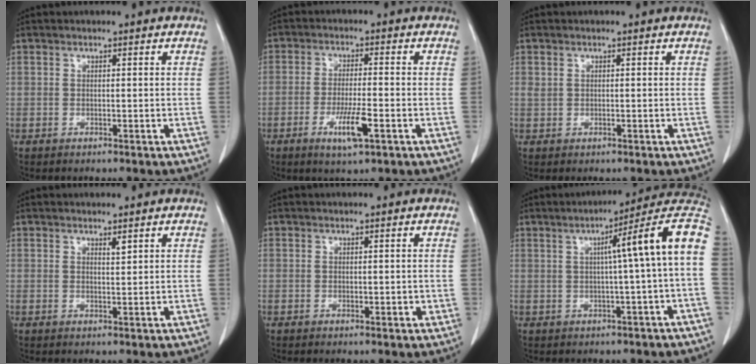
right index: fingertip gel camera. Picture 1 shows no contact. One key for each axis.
{"total": 6.0, "fx": -2.6, "fy": 0.7, "fz": 5.3, "tx": -0.101, "ty": -0.007, "tz": -0.043}
{"total": 0.8, "fx": 0.4, "fy": 0.6, "fz": 0.3, "tx": -0.007, "ty": 0.008, "tz": 0.009}
{"total": 1.0, "fx": 0.7, "fy": 0.1, "fz": 0.7, "tx": -0.014, "ty": -0.006, "tz": 0.011}
{"total": 0.9, "fx": -0.1, "fy": 0.5, "fz": 0.7, "tx": -0.009, "ty": 0.001, "tz": 0.001}
{"total": 11.8, "fx": 1.2, "fy": -1.1, "fz": 11.7, "tx": -0.149, "ty": 0.034, "tz": 0.011}